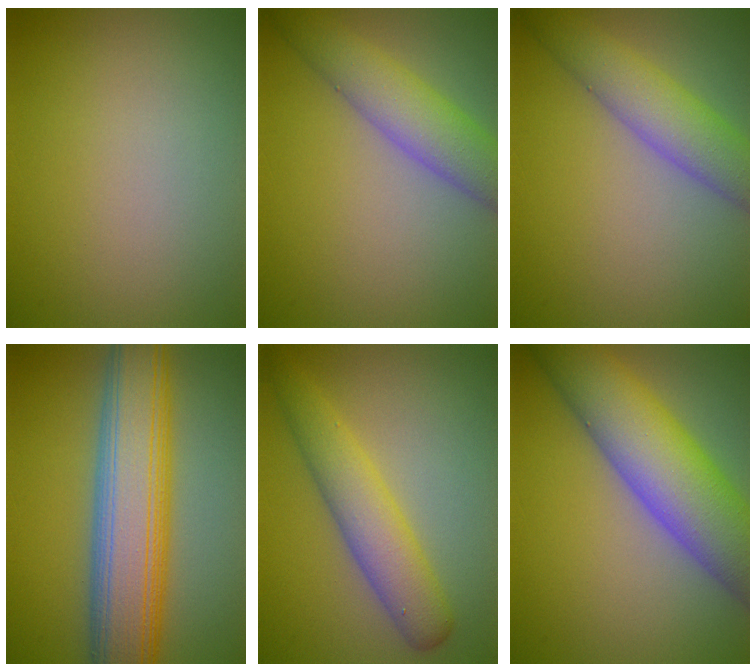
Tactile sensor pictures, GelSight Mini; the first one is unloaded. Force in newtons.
{"total": 5.0, "press": 5.0, "slide": 0.1}
{"total": 5.0, "press": 5.0, "slide": 0.1}
{"total": 10.6, "press": 10.6, "slide": 0.2}
{"total": 4.7, "press": 4.7, "slide": 0.3}
{"total": 10.3, "press": 10.3, "slide": 0.7}